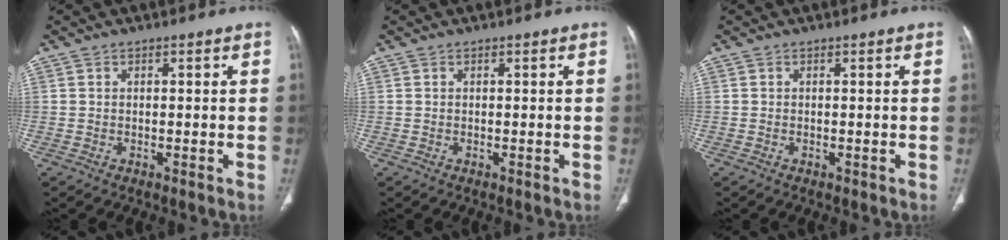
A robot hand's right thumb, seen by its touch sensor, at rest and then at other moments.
{"total": 0.0}
{"total": 0.0}